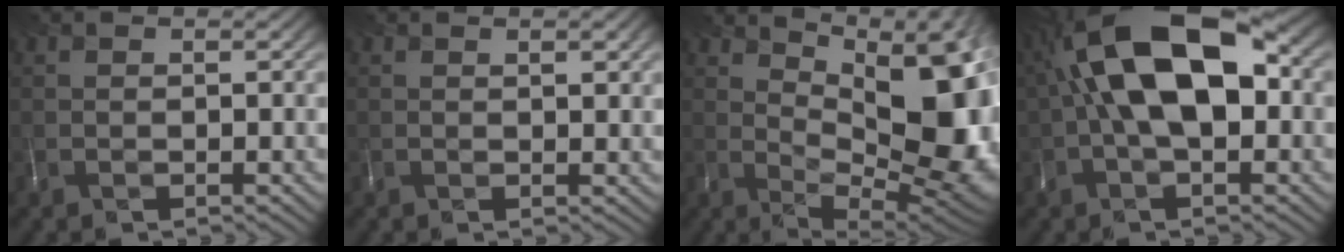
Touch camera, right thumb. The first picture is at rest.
{"total": 1.6, "force": [0.9, 0.5, 1.2], "torque": [-0.023, -0.005, 0.016]}
{"total": 16.3, "force": [4.8, 7.6, 13.6], "torque": [-0.180, 0.013, 0.084]}
{"total": 14.4, "force": [1.5, 7.6, 12.1], "torque": [-0.223, 0.026, 0.012]}